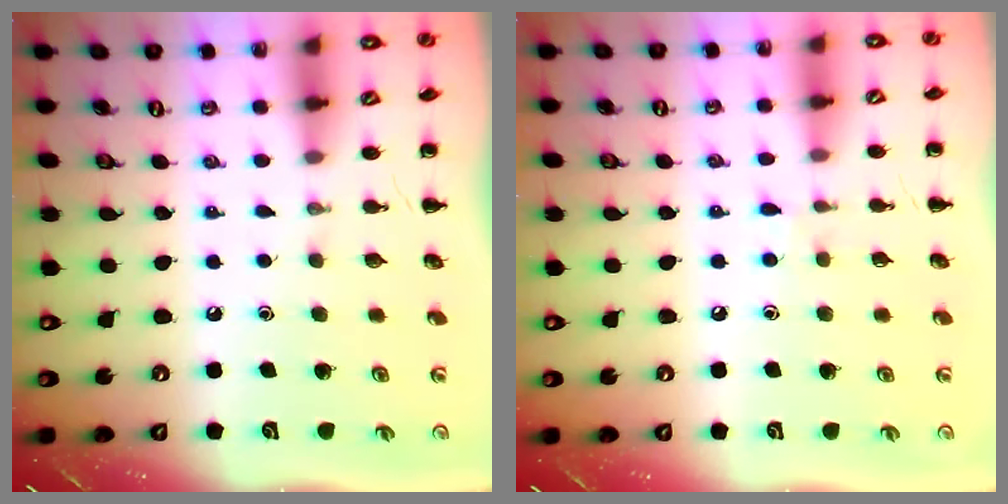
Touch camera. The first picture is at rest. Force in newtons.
{"total": 3.9, "press": 3.6, "slide": 1.5}